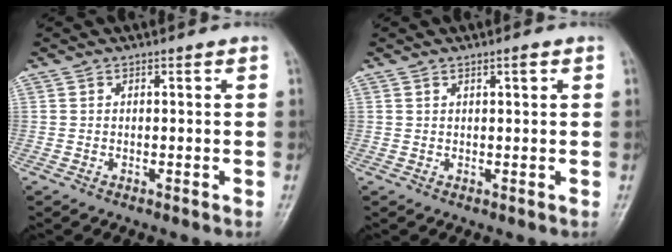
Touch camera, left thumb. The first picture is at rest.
{"total": 1.2, "force": [0.6, 0.2, 1.0], "torque": [-0.014, -0.001, 0.010]}